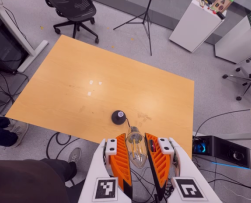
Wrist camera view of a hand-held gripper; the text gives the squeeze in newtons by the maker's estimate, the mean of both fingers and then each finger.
{"total": 15.7, "left": 17.4, "right": 14.0}